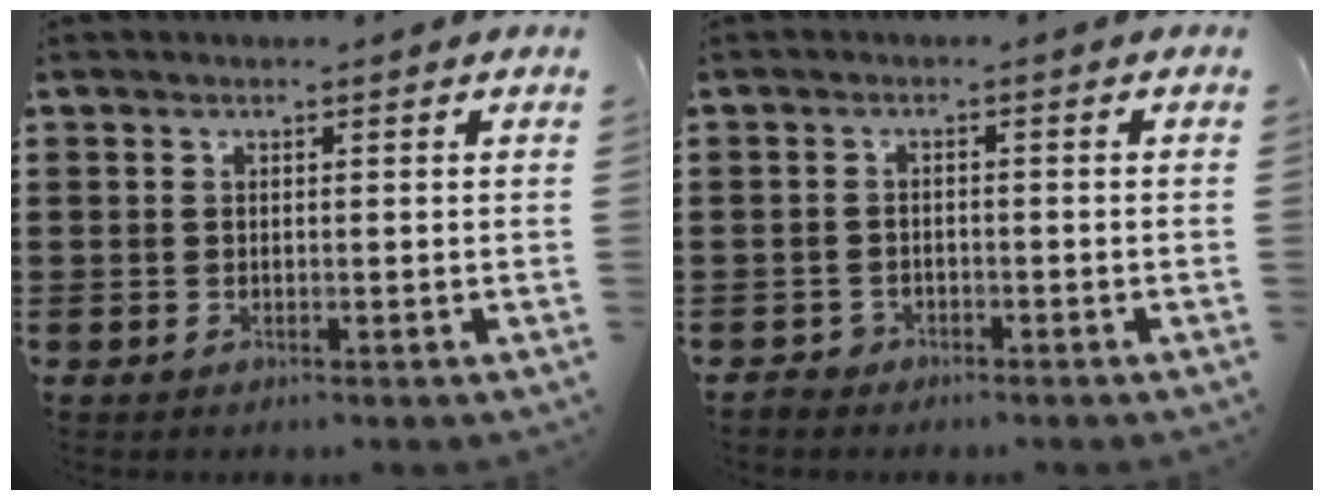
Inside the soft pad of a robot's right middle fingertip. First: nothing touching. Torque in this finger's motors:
{"motor_torque": [-0.59, 0.49, 0.01, -0.01]}